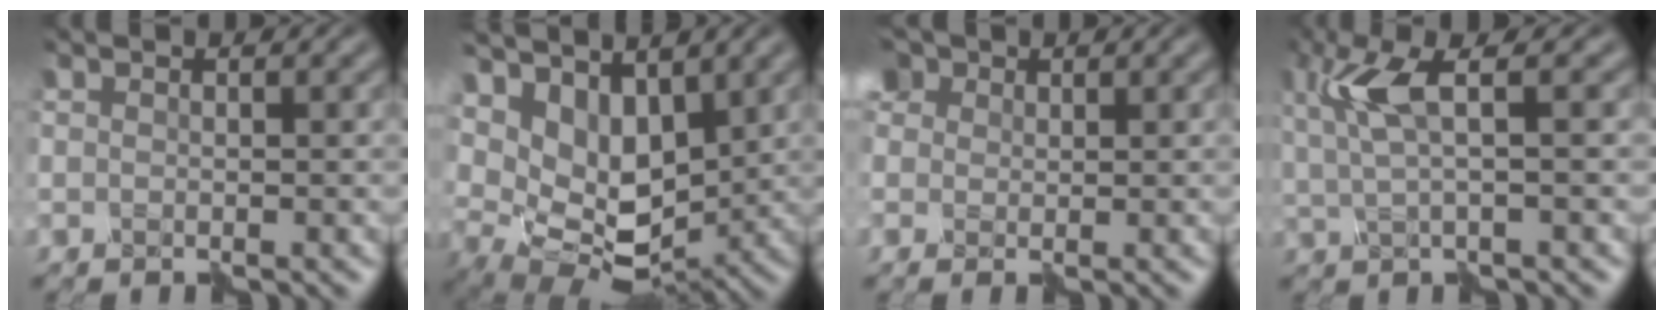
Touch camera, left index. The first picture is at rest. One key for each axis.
{"total": 7.0, "fx": 2.5, "fy": 4.1, "fz": 5.0, "tx": -0.109, "ty": -0.009, "tz": 0.053}
{"total": 5.7, "fx": 3.0, "fy": 3.7, "fz": 3.1, "tx": -0.090, "ty": 0.009, "tz": 0.047}
{"total": 4.1, "fx": 0.4, "fy": 0.5, "fz": 4.0, "tx": -0.094, "ty": 0.000, "tz": 0.018}